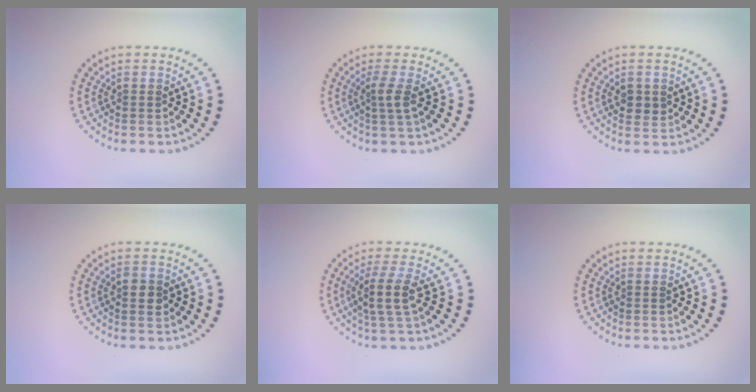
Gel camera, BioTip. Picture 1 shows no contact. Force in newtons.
{"total": 1.8, "press": 1.3, "slide": 1.3}
{"total": 1.7, "press": 1.7, "slide": 0.3}
{"total": 2.1, "press": 2.1, "slide": 0.1}
{"total": 2.9, "press": 2.3, "slide": 1.7}
{"total": 0.0}